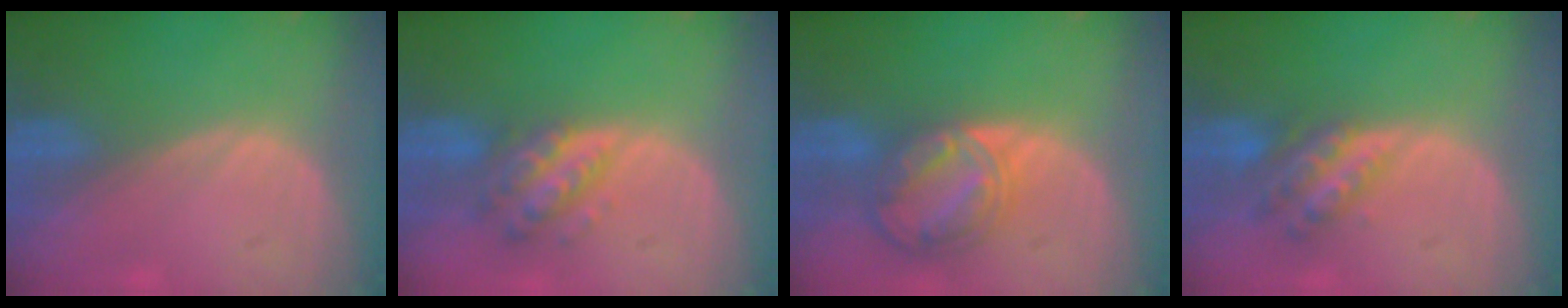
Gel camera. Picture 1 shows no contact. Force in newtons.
{"total": 6.3, "press": 5.7, "slide": 2.6}
{"total": 8.7, "press": 7.4, "slide": 4.6}
{"total": 6.2, "press": 5.4, "slide": 3.0}